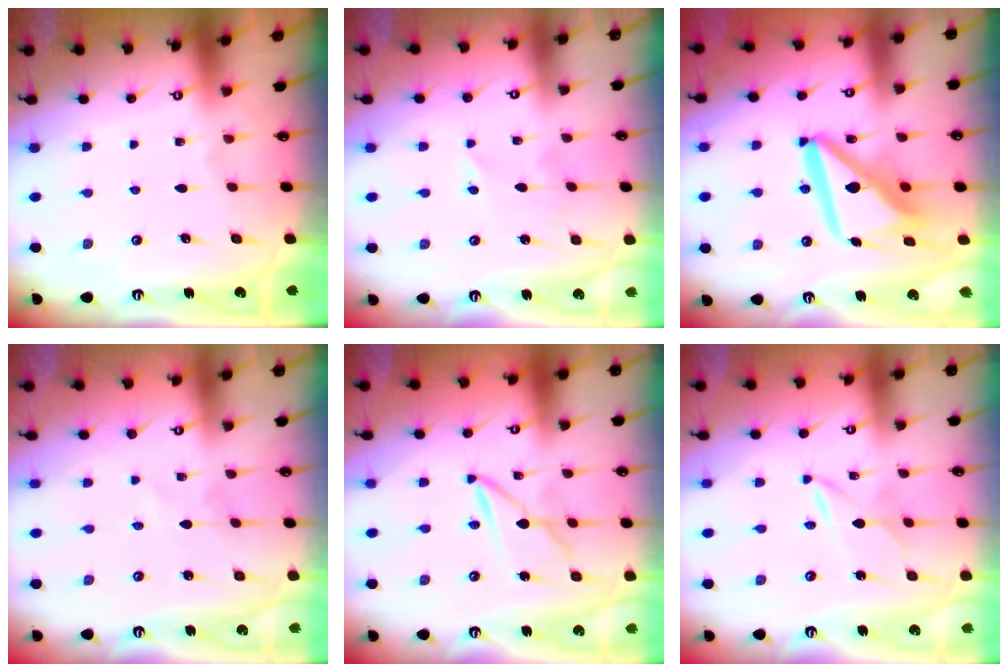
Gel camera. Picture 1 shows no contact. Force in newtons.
{"total": 3.5, "press": 3.5, "slide": 0.3}
{"total": 14.6, "press": 14.5, "slide": 1.9}
{"total": 0.0}
{"total": 3.9, "press": 3.9, "slide": 0.3}
{"total": 2.3, "press": 2.3, "slide": 0.2}